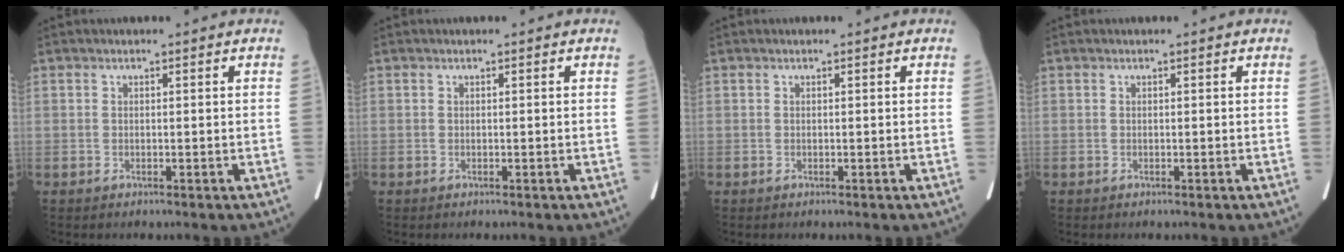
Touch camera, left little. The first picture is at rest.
{"total": 0.0}
{"total": 0.0}
{"total": 0.0}